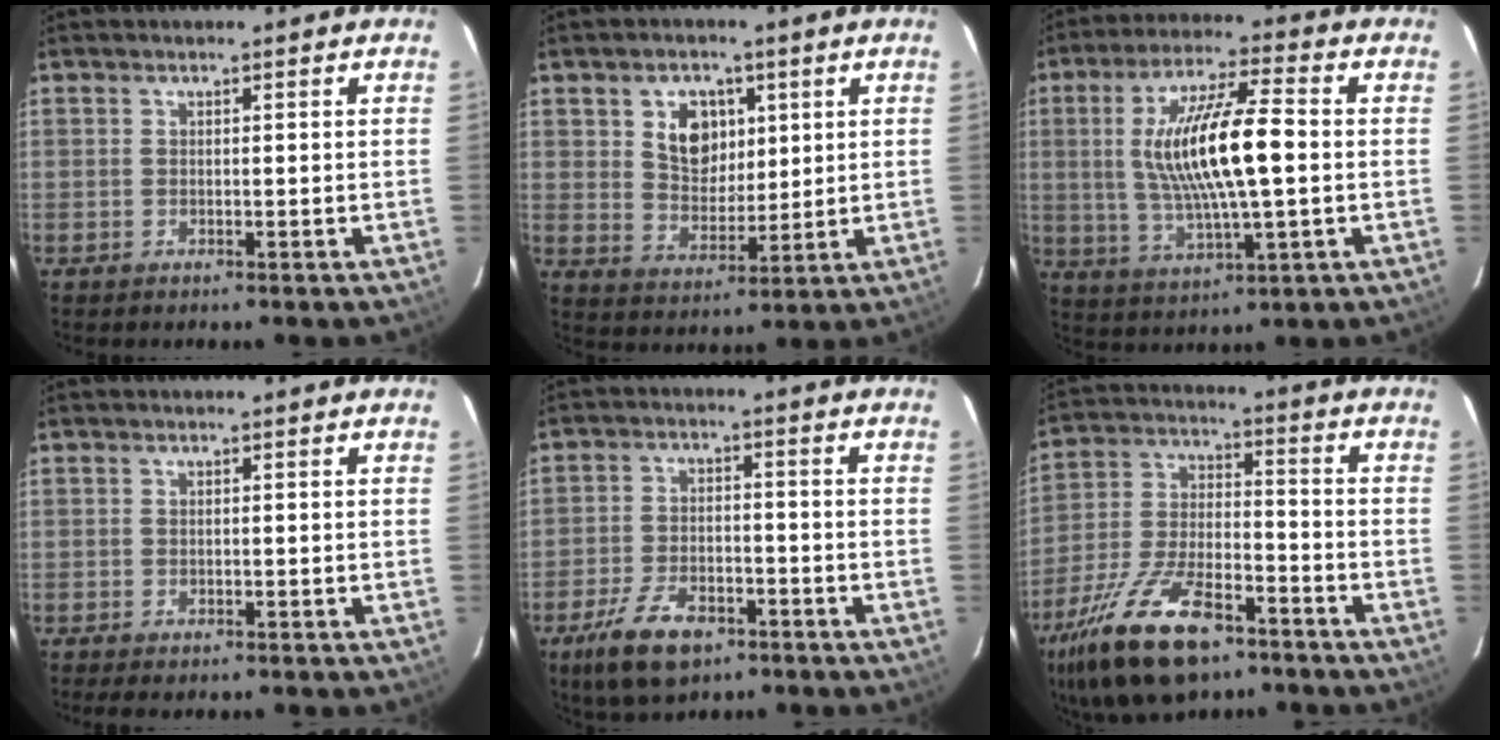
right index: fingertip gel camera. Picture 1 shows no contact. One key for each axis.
{"total": 8.2, "fx": 2.9, "fy": 6.2, "fz": 4.6, "tx": -0.078, "ty": 0.009, "tz": 0.058}
{"total": 16.0, "fx": 0.6, "fy": 3.6, "fz": 15.6, "tx": -0.293, "ty": 0.004, "tz": 0.018}
{"total": 2.7, "fx": -2.2, "fy": 0.5, "fz": 1.5, "tx": -0.033, "ty": -0.013, "tz": -0.037}
{"total": 10.6, "fx": -6.7, "fy": 5.0, "fz": 6.5, "tx": -0.157, "ty": -0.009, "tz": -0.121}
{"total": 20.7, "fx": -13.4, "fy": 8.3, "fz": 13.5, "tx": -0.280, "ty": -0.026, "tz": -0.238}